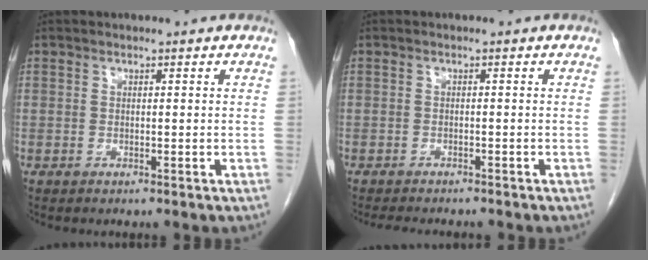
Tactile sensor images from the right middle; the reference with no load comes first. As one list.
[{"total": 5.7, "force": [-5.1, 1.3, 2.2], "torque": [-0.027, -0.006, -0.071]}]